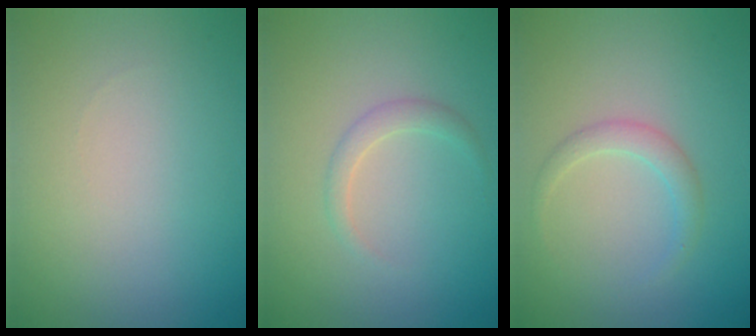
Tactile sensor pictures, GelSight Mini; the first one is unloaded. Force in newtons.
{"total": 1.4, "press": 1.4, "slide": 0.1}
{"total": 1.7, "press": 1.7, "slide": 0.1}